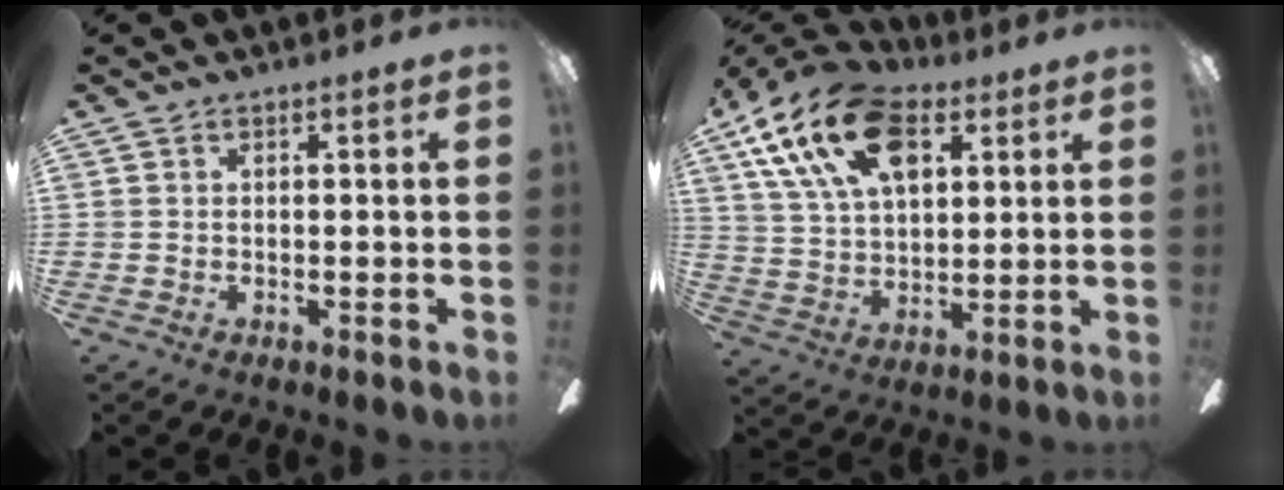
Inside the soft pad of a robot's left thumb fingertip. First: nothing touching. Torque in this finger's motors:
{"motor_torque": [0.16, 0.67, 1.40, -1.36, 0.46]}